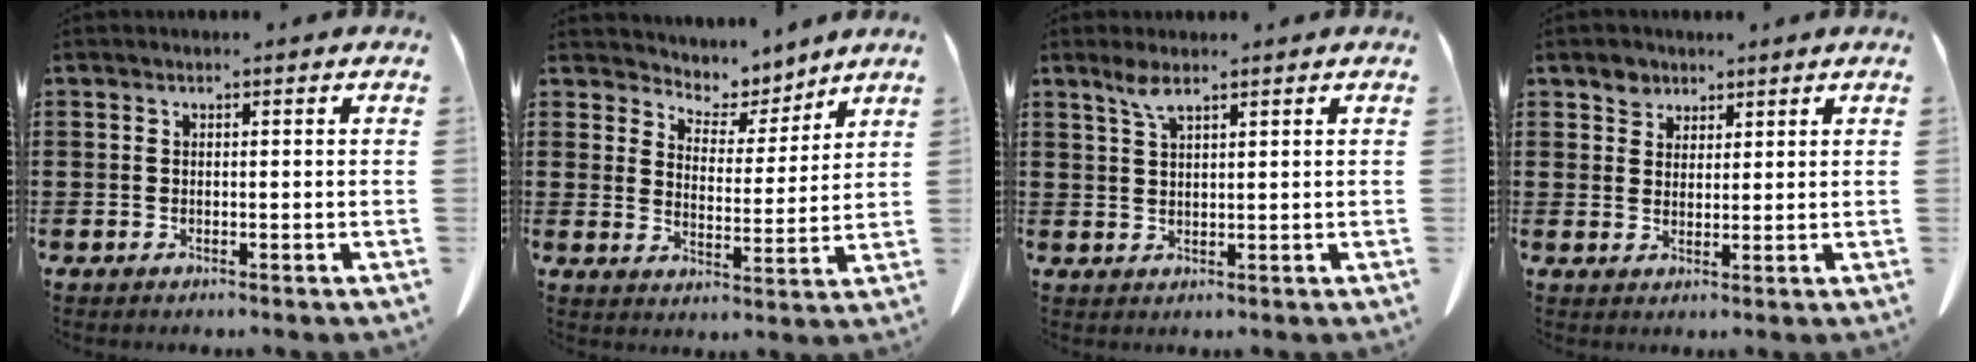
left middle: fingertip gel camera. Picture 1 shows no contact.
{"total": 4.6, "force": [4.4, 1.5, 0.1], "torque": [-0.029, -0.031, 0.072]}
{"total": 2.9, "force": [2.0, 0.6, 2.1], "torque": [-0.046, 0.003, 0.035]}
{"total": 2.9, "force": [2.2, 1.9, 0.3], "torque": [-0.008, 0.003, 0.040]}